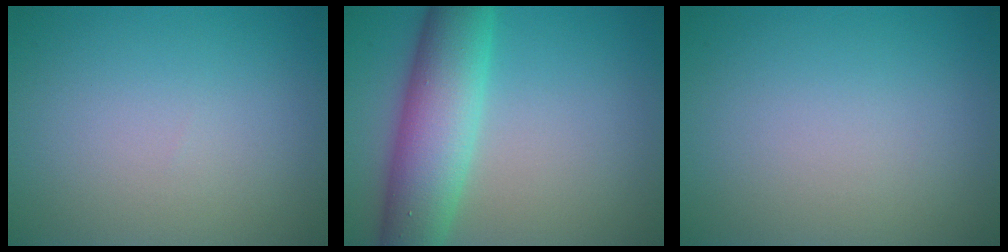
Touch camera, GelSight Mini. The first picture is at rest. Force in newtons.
{"total": 8.2, "press": 8.2, "slide": 0.3}
{"total": 0.0}